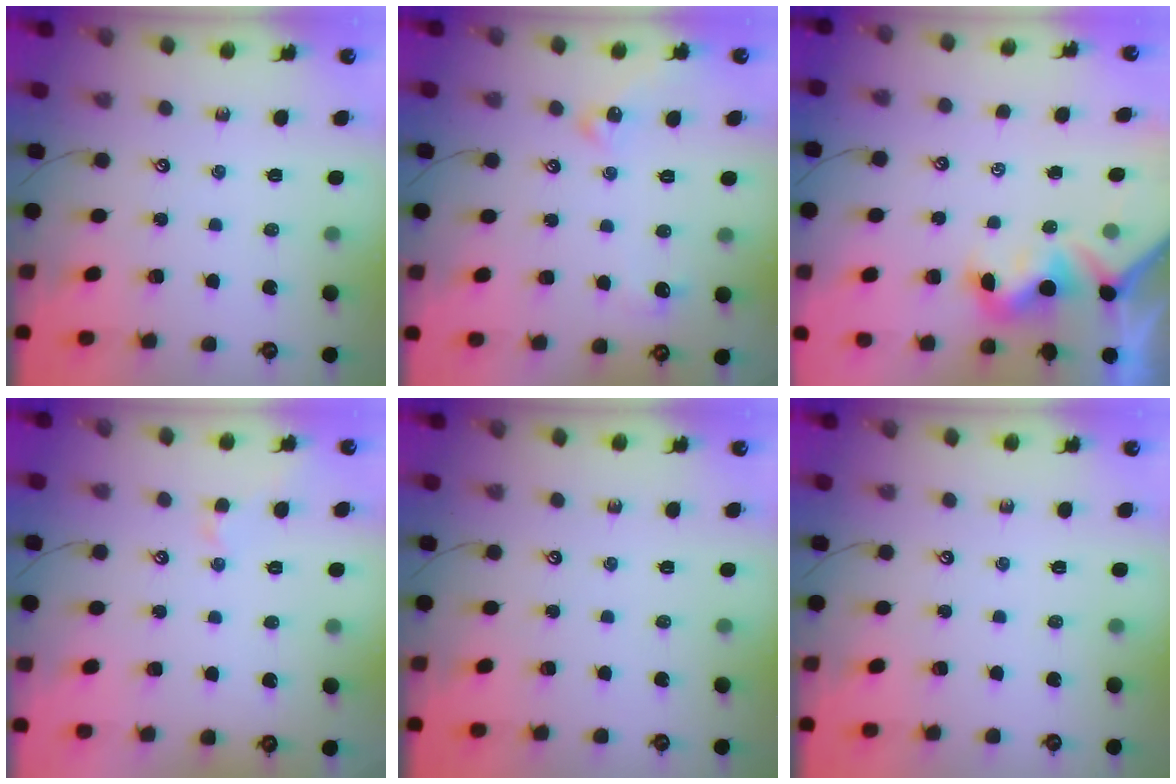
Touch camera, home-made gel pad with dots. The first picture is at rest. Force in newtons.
{"total": 2.6, "press": 2.6, "slide": 0.6}
{"total": 1.6, "press": 1.5, "slide": 0.7}
{"total": 0.7, "press": 0.7, "slide": 0.2}
{"total": 0.0}
{"total": 0.0}